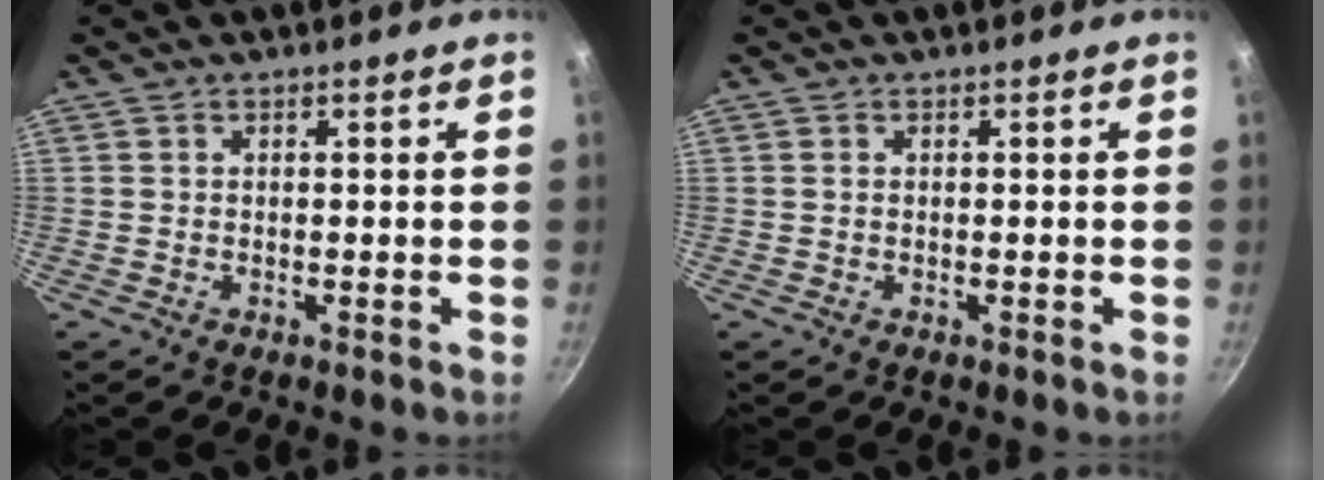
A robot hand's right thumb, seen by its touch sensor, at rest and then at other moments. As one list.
[{"total": 0.0}]